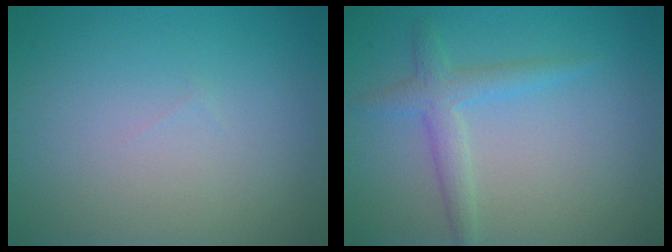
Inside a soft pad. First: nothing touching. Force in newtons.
{"total": 1.8, "press": 1.8, "slide": 0.1}